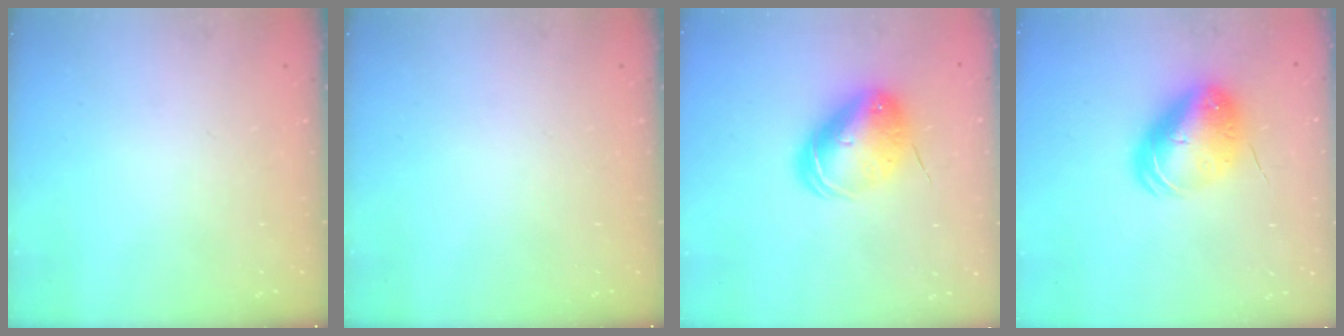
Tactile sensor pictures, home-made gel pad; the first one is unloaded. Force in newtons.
{"total": 0.0}
{"total": 11.2, "press": 11.1, "slide": 2.0}
{"total": 11.1, "press": 10.9, "slide": 2.1}